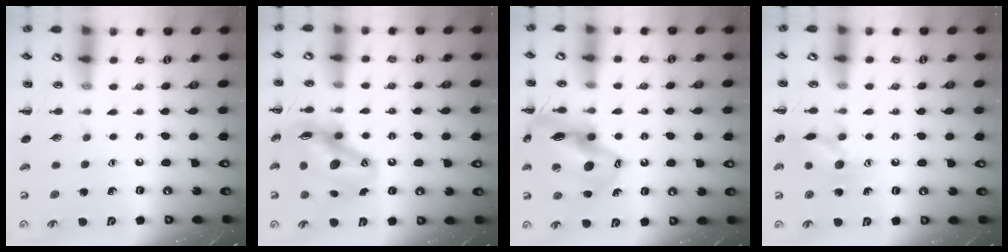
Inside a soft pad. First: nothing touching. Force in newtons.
{"total": 14.6, "press": 14.0, "slide": 3.9}
{"total": 17.7, "press": 17.4, "slide": 3.2}
{"total": 9.7, "press": 9.6, "slide": 0.7}